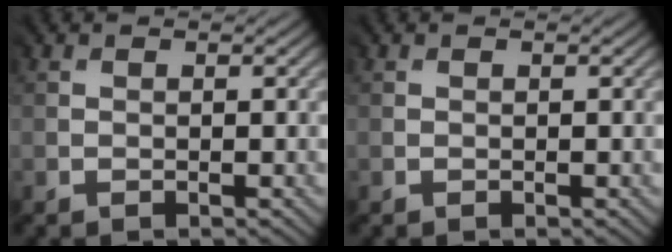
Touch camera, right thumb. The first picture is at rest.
{"total": 0.0}